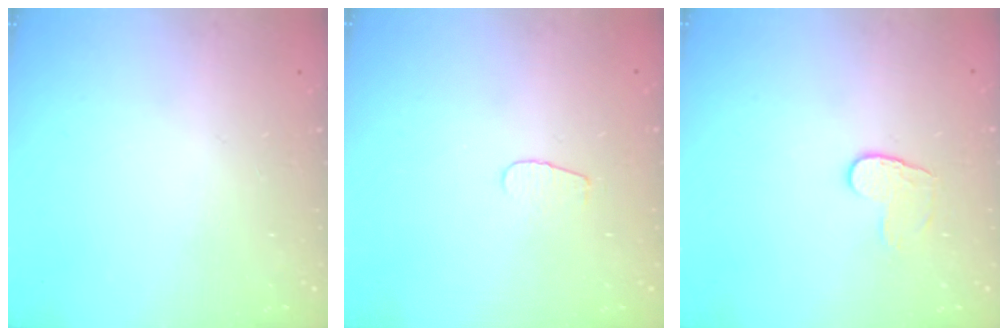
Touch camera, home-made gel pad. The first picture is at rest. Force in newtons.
{"total": 3.1, "press": 3.1, "slide": 0.3}
{"total": 5.8, "press": 5.7, "slide": 0.5}